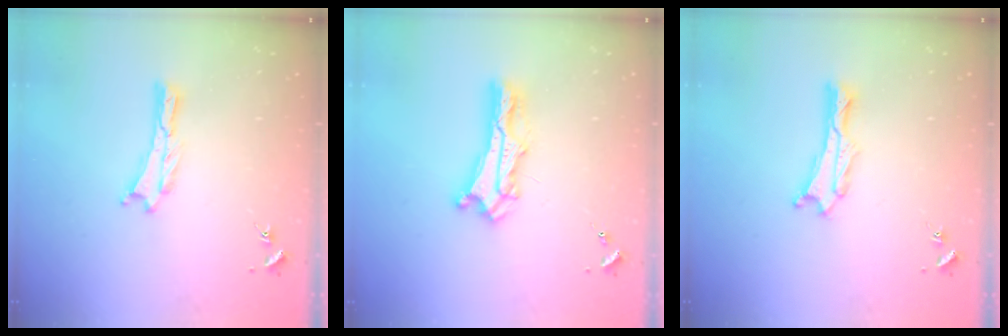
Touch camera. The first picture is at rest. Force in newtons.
{"total": 6.7, "press": 6.7, "slide": 0.5}
{"total": 0.9, "press": 0.9, "slide": 0.2}